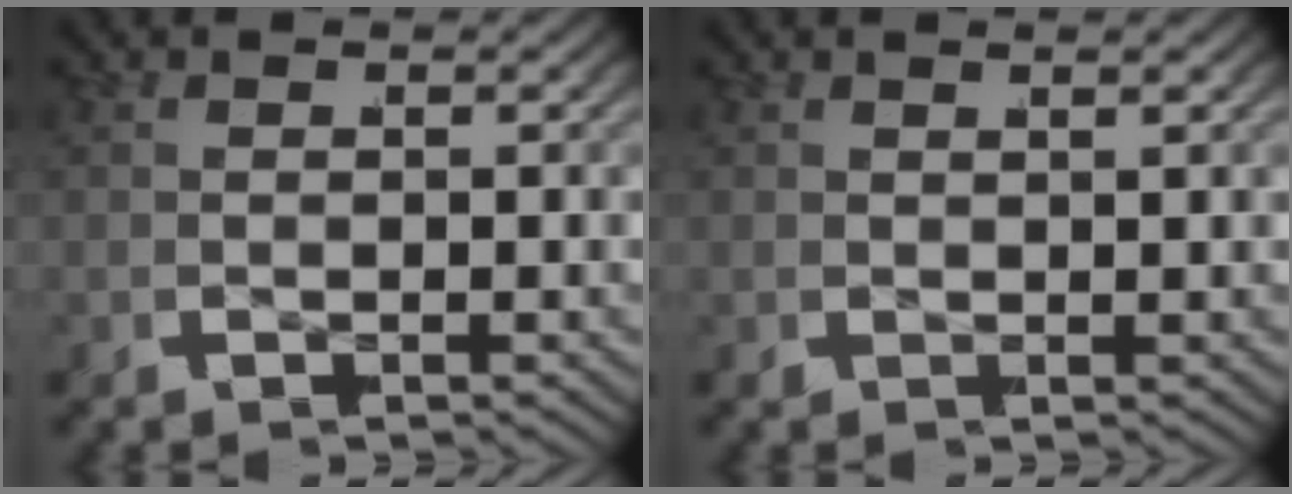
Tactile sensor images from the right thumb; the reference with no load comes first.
{"total": 1.0, "force": [0.6, -0.8, -0.1], "torque": [0.006, 0.009, 0.011]}